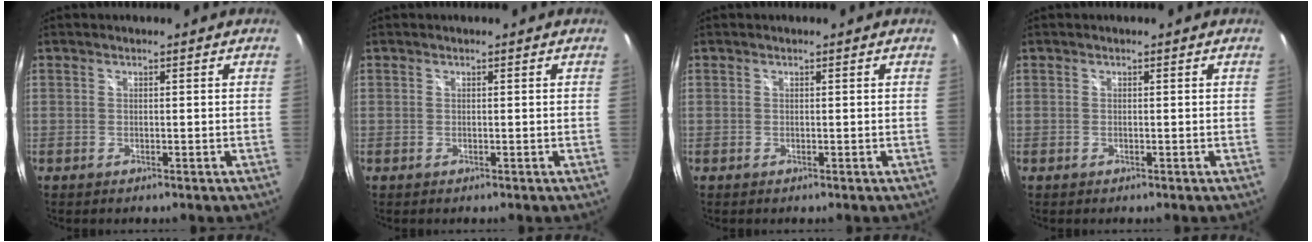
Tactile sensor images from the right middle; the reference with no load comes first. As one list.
[{"total": 0.0}, {"total": 0.0}, {"total": 0.0}]